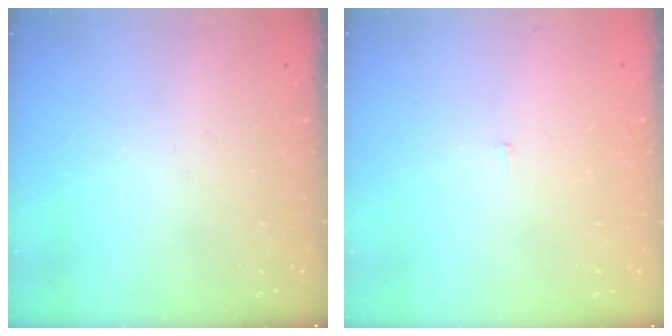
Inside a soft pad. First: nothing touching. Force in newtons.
{"total": 1.9, "press": 1.9, "slide": 0.1}